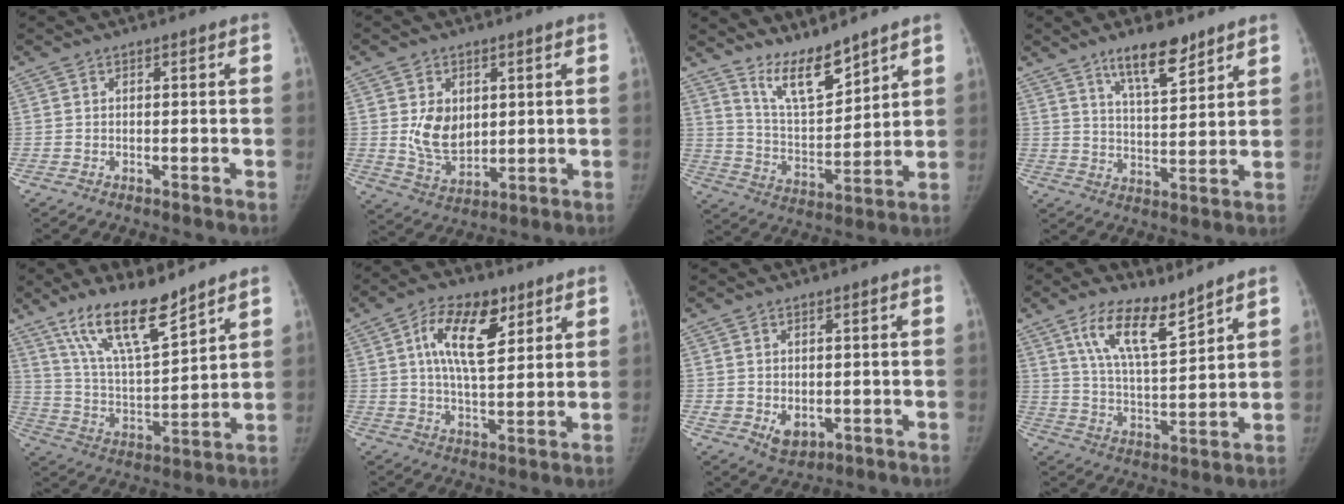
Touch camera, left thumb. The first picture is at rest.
{"total": 8.9, "force": [1.8, 6.3, 6.0], "torque": [-0.072, -0.021, 0.048]}
{"total": 10.3, "force": [8.6, 2.4, 5.2], "torque": [-0.077, -0.074, 0.172]}
{"total": 9.9, "force": [7.0, 2.8, 6.4], "torque": [-0.089, -0.047, 0.122]}
{"total": 15.9, "force": [11.5, 3.9, 10.3], "torque": [-0.165, -0.066, 0.223]}
{"total": 12.6, "force": [5.2, 6.0, 9.8], "torque": [-0.146, -0.018, 0.089]}
{"total": 4.9, "force": [-0.6, 3.5, 3.3], "torque": [-0.038, -0.010, 0.006]}
{"total": 11.7, "force": [8.0, 3.3, 7.9], "torque": [-0.129, -0.054, 0.156]}